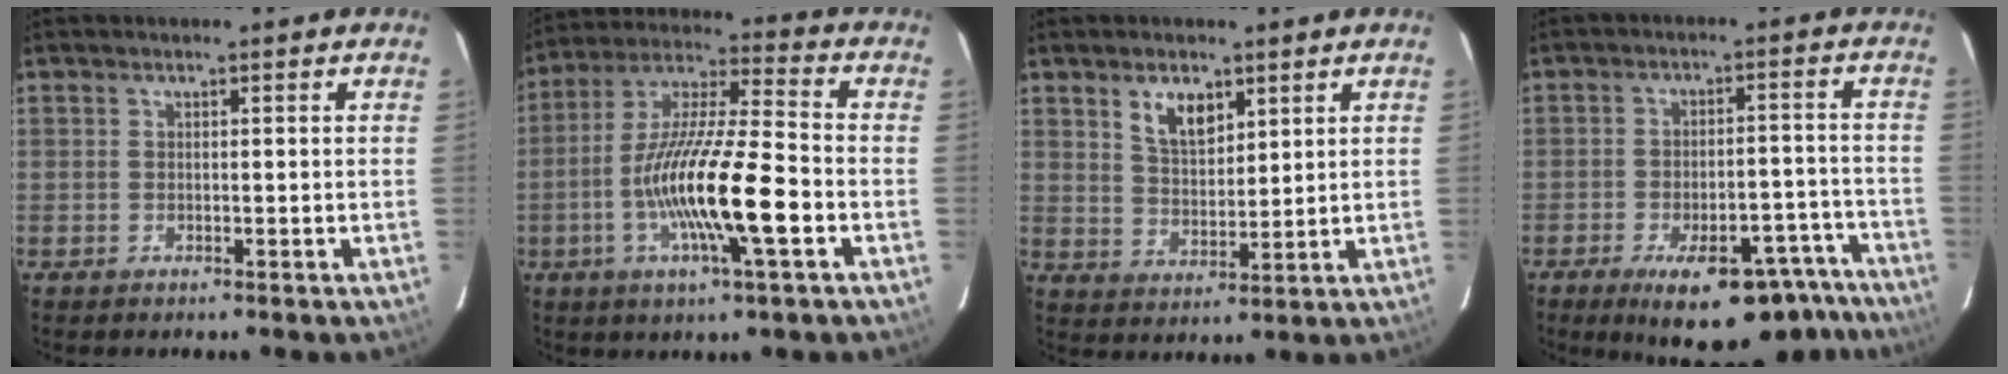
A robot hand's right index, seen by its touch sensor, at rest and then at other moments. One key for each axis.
{"total": 17.4, "fx": -5.2, "fy": 2.1, "fz": 16.4, "tx": -0.315, "ty": -0.008, "tz": -0.102}
{"total": 6.6, "fx": 3.7, "fy": 3.4, "fz": 4.3, "tx": -0.073, "ty": 0.005, "tz": 0.073}
{"total": 18.2, "fx": -13.7, "fy": 6.6, "fz": 10.0, "tx": -0.139, "ty": 0.006, "tz": -0.167}